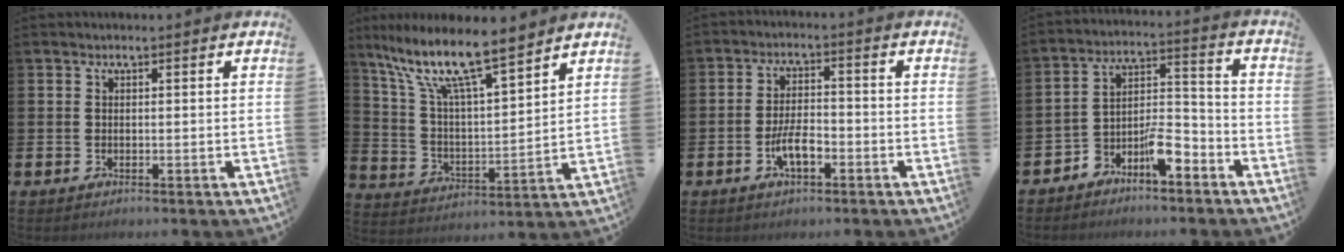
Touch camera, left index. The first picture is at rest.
{"total": 11.6, "force": [9.6, 1.9, 6.1], "torque": [-0.150, -0.056, 0.162]}
{"total": 4.5, "force": [-1.8, 1.9, 3.7], "torque": [-0.065, 0.003, -0.035]}
{"total": 6.8, "force": [-5.1, 2.1, 4.0], "torque": [-0.073, 0.000, -0.097]}